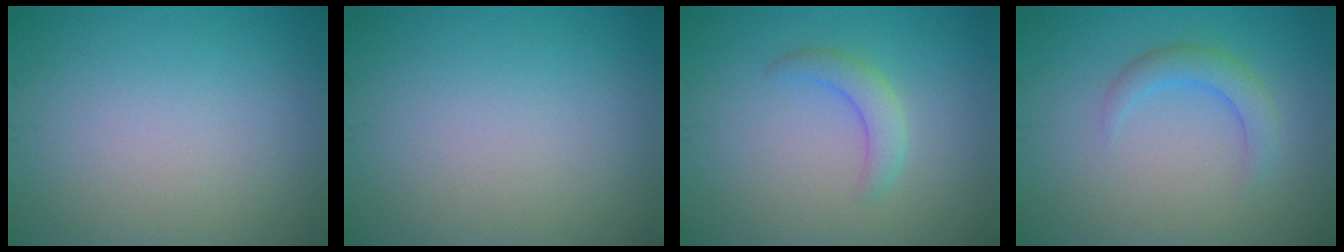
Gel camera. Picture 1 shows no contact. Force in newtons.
{"total": 0.0}
{"total": 2.3, "press": 2.3, "slide": 0.2}
{"total": 2.4, "press": 2.4, "slide": 0.1}